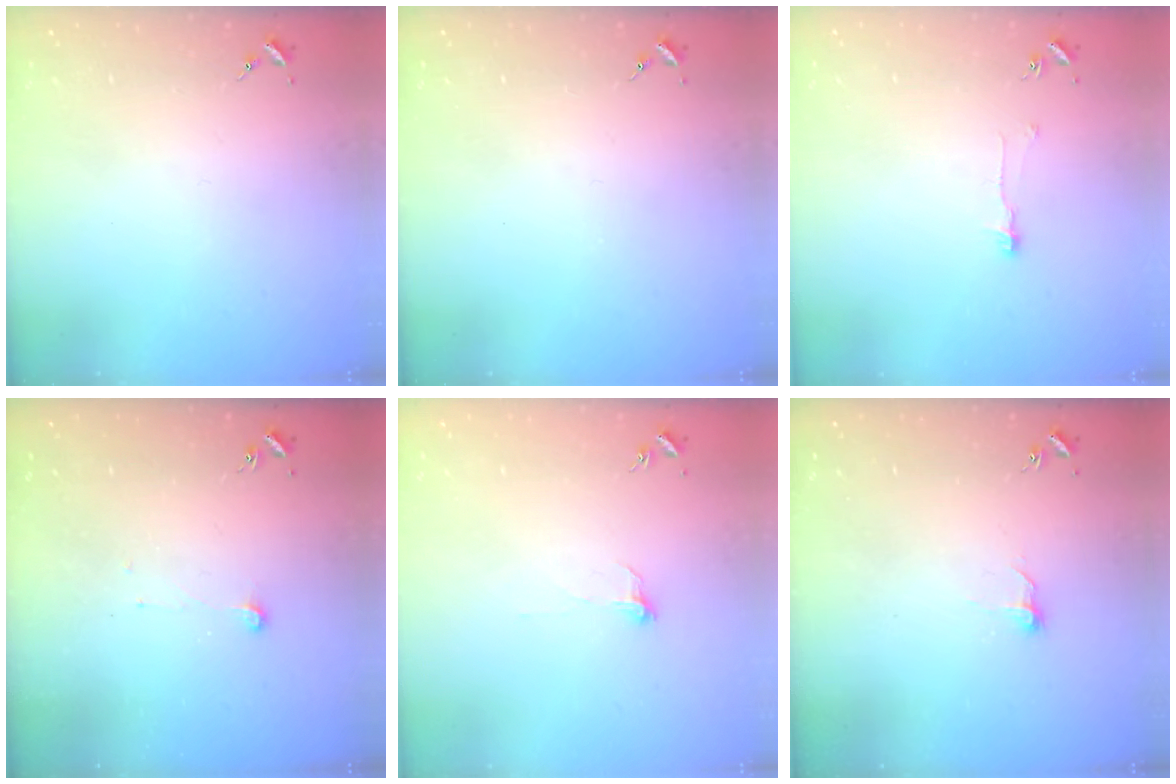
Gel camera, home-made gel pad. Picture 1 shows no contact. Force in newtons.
{"total": 0.0}
{"total": 6.4, "press": 6.4, "slide": 0.4}
{"total": 3.8, "press": 3.8, "slide": 0.3}
{"total": 3.9, "press": 3.9, "slide": 0.2}
{"total": 5.5, "press": 5.5, "slide": 0.6}